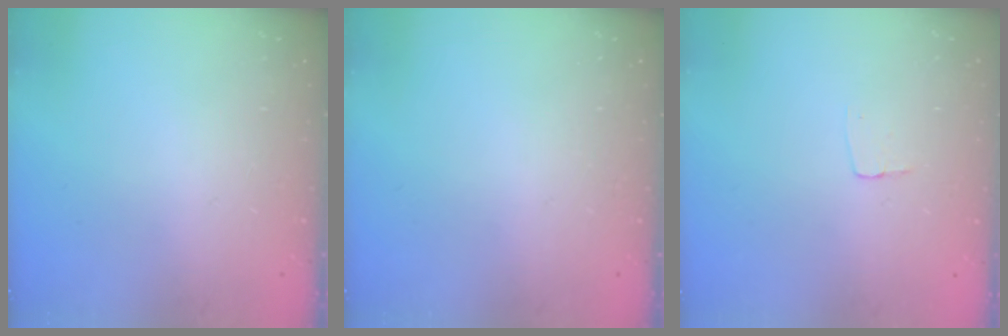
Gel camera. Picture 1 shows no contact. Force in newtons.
{"total": 0.0}
{"total": 3.4, "press": 3.4, "slide": 0.2}